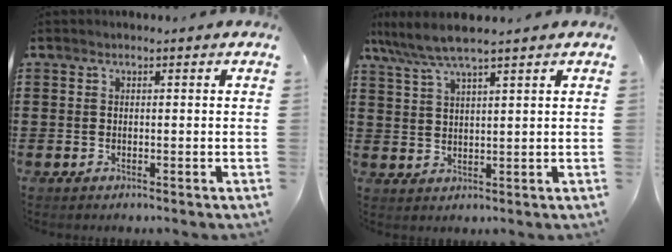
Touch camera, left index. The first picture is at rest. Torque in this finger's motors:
{"motor_torque": [0.24, -0.20, 0.55, 0.16]}